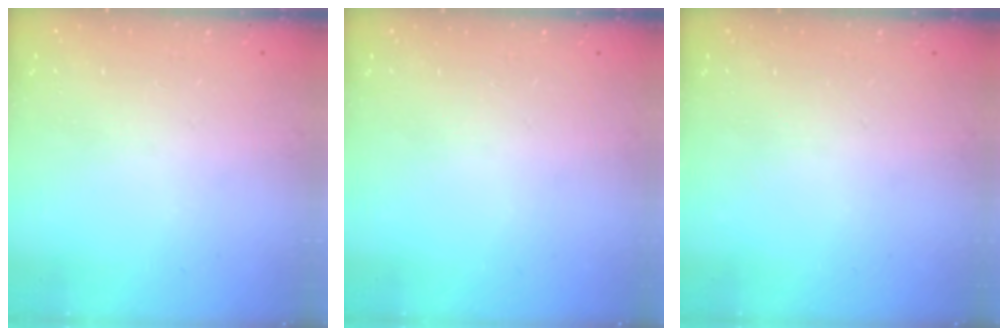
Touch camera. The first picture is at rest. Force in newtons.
{"total": 0.0}
{"total": 0.0}